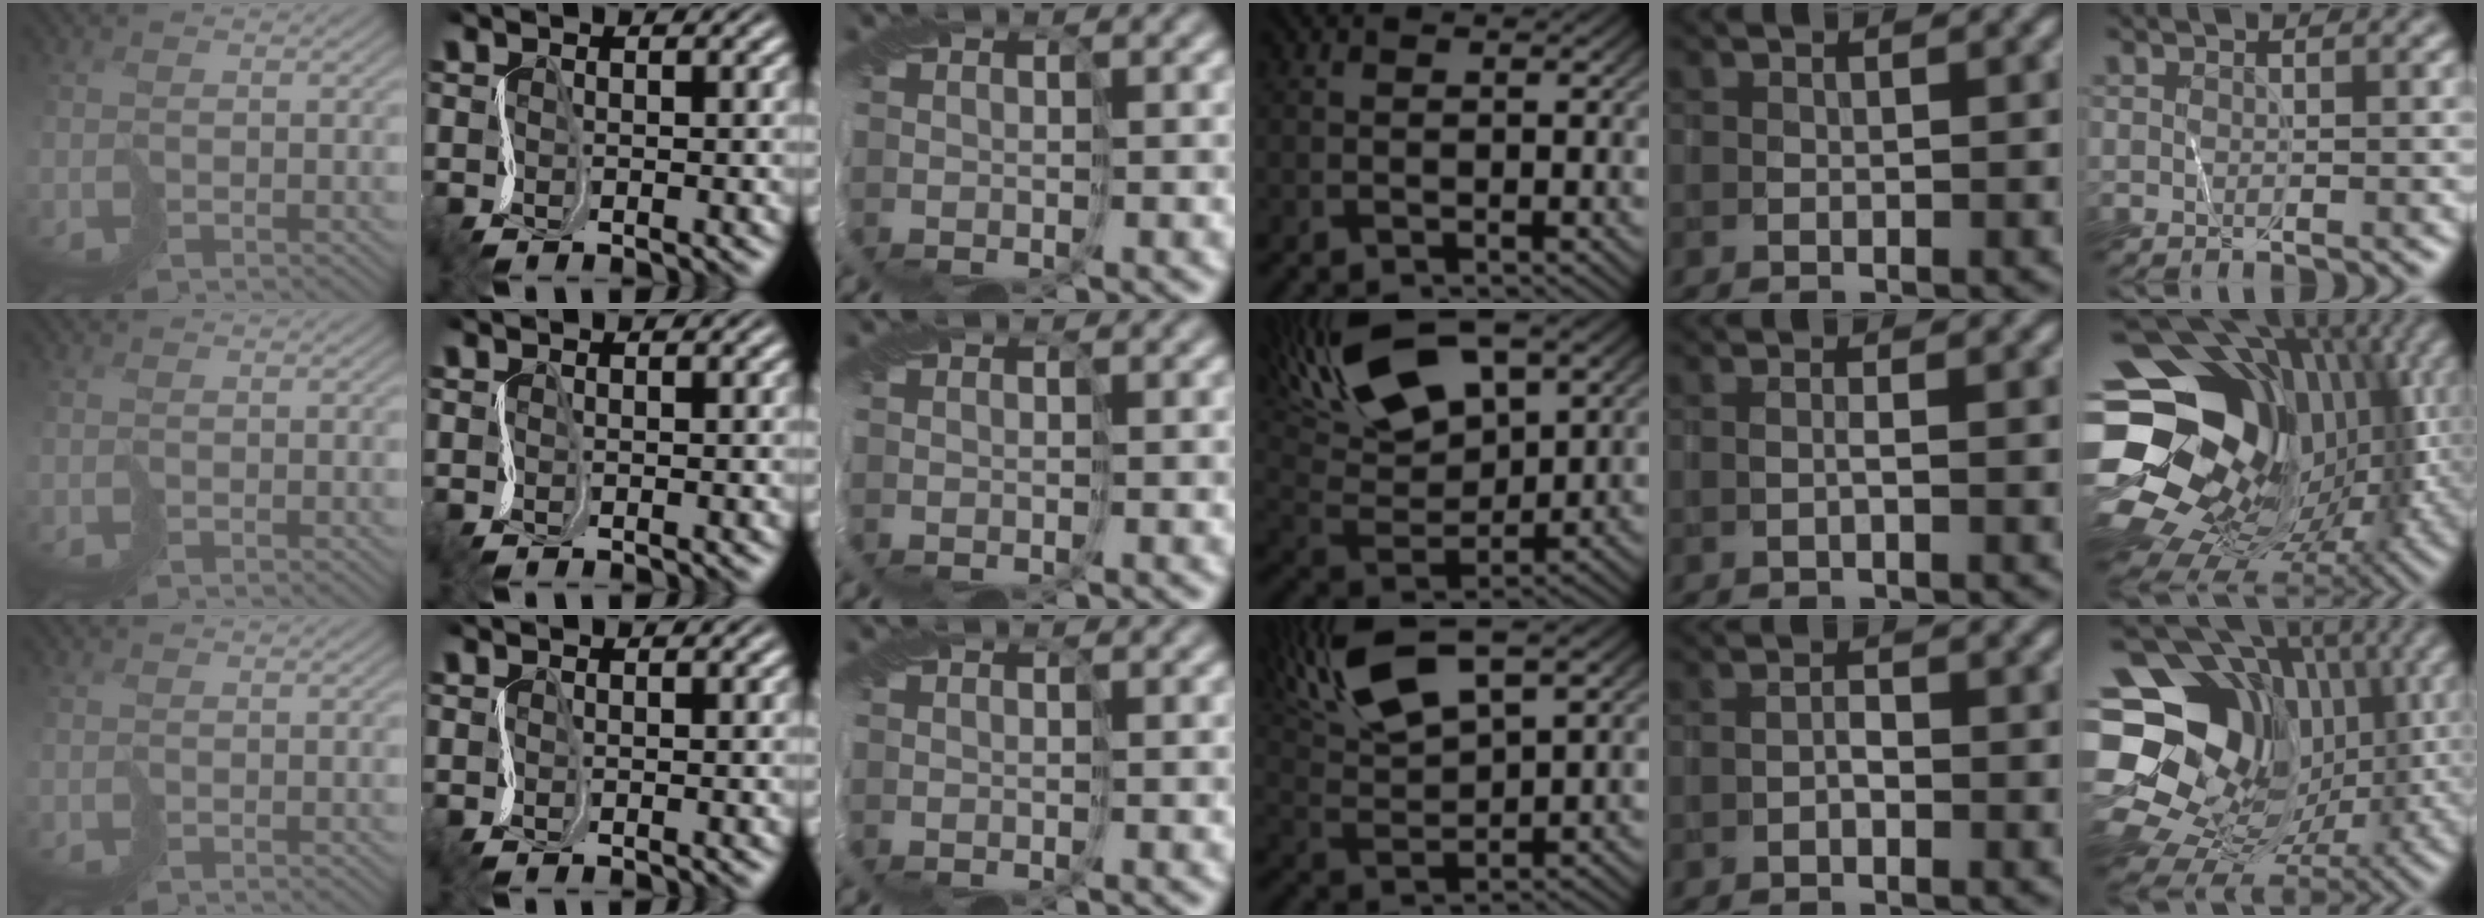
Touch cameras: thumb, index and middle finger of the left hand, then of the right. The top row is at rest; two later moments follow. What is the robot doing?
{"motion": "cut", "object": "receipt paper"}